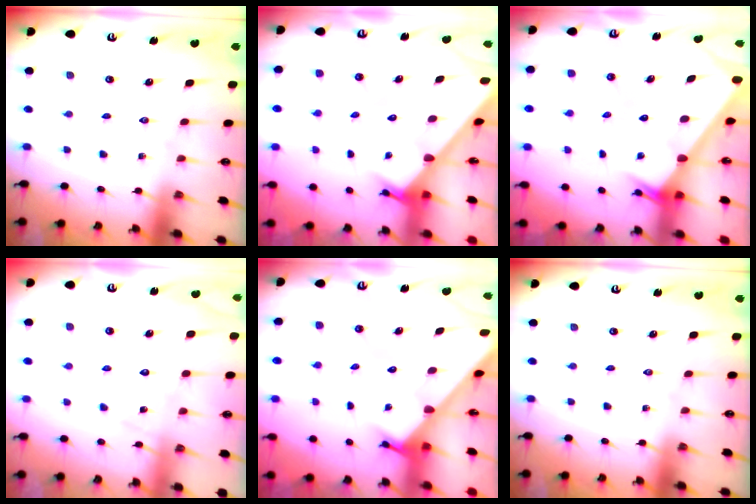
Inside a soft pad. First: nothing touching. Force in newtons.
{"total": 3.1, "press": 3.1, "slide": 0.1}
{"total": 2.3, "press": 2.3, "slide": 0.1}
{"total": 8.3, "press": 8.3, "slide": 0.4}
{"total": 2.3, "press": 2.3, "slide": 0.0}
{"total": 0.0}